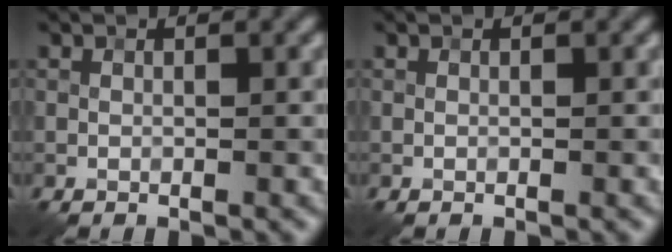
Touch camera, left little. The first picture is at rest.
{"total": 0.0}